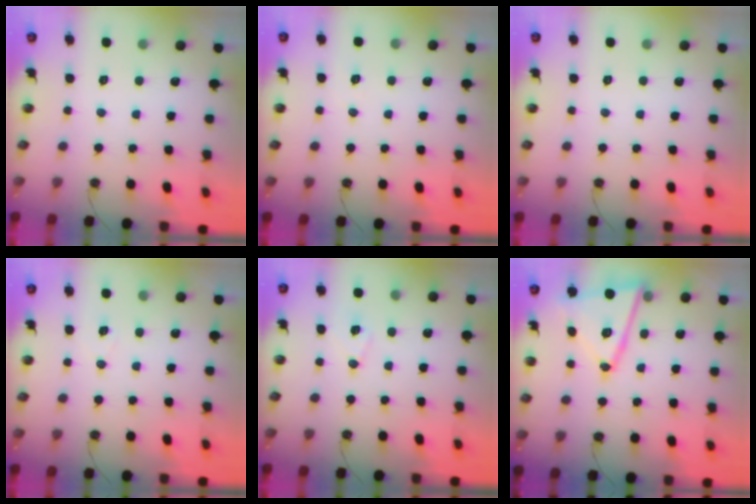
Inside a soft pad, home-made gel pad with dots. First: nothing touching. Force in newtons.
{"total": 5.6, "press": 3.6, "slide": 4.4}
{"total": 0.0}
{"total": 5.5, "press": 3.3, "slide": 4.4}
{"total": 7.4, "press": 7.4, "slide": 0.7}
{"total": 14.9, "press": 14.8, "slide": 1.8}